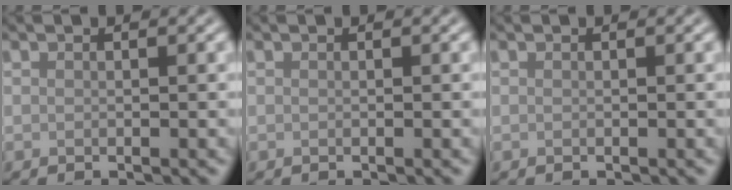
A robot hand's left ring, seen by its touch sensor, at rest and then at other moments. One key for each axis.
{"total": 0.0}
{"total": 0.0}